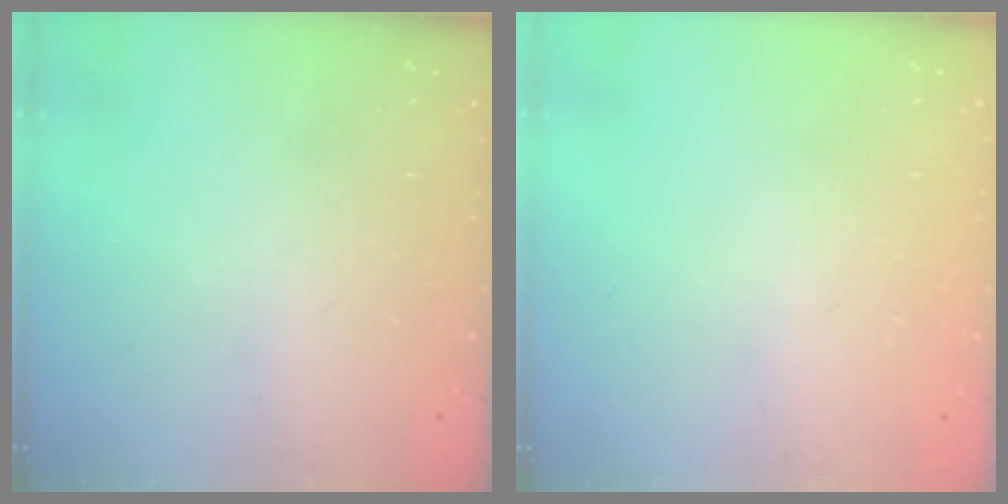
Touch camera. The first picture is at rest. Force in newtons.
{"total": 1.9, "press": 1.9, "slide": 0.1}